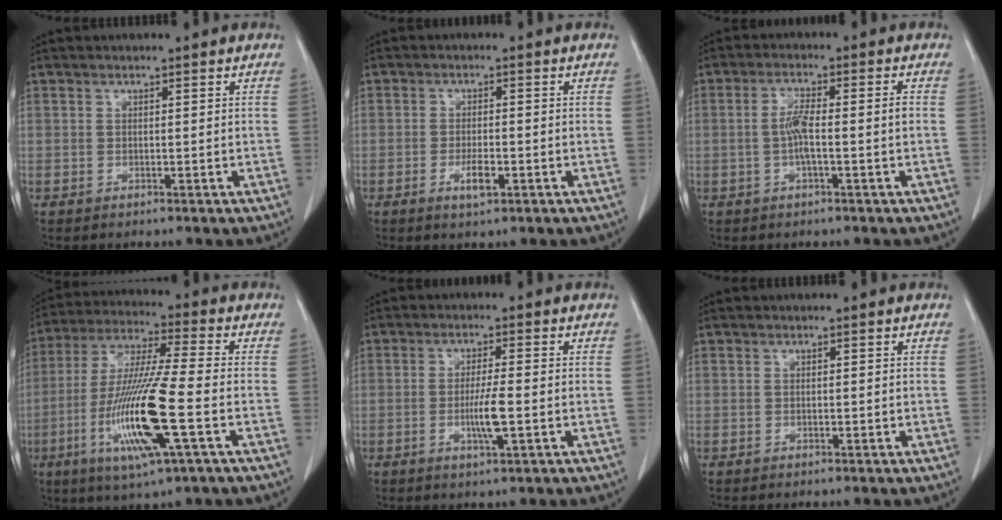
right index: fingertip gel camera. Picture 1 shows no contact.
{"total": 3.1, "force": [-1.3, 0.8, 2.6], "torque": [-0.050, 0.000, -0.019]}
{"total": 4.9, "force": [-0.7, 0.4, 4.8], "torque": [-0.099, 0.010, -0.012]}
{"total": 16.4, "force": [-4.8, 0.6, 15.7], "torque": [-0.325, -0.020, -0.092]}
{"total": 4.8, "force": [-1.1, 0.1, 4.6], "torque": [-0.089, -0.009, -0.020]}
{"total": 0.0}